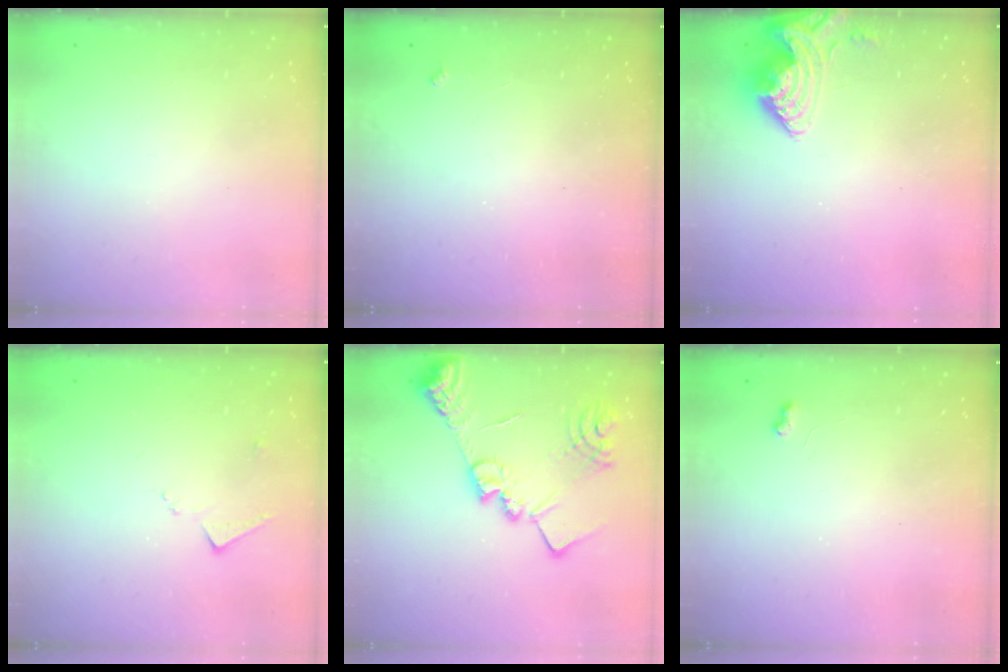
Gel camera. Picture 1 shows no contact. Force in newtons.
{"total": 3.8, "press": 3.7, "slide": 0.6}
{"total": 9.3, "press": 9.3, "slide": 0.4}
{"total": 6.4, "press": 6.4, "slide": 0.8}
{"total": 18.1, "press": 18.0, "slide": 1.8}
{"total": 4.1, "press": 4.0, "slide": 0.6}